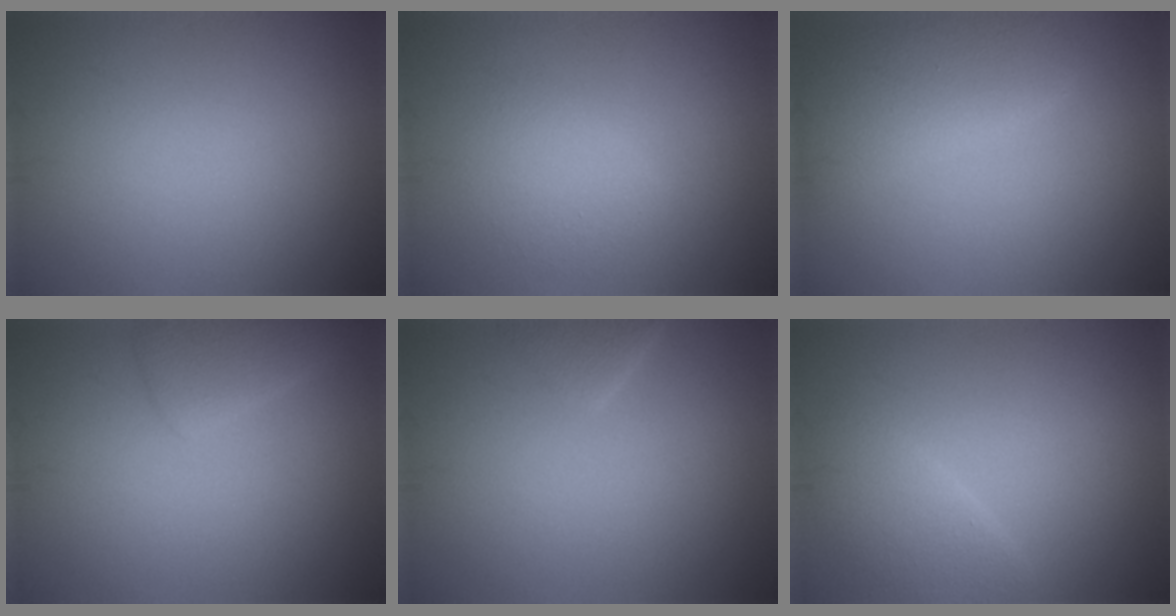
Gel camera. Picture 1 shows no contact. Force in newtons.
{"total": 2.4, "press": 2.4, "slide": 0.1}
{"total": 4.8, "press": 4.8, "slide": 0.2}
{"total": 2.5, "press": 2.5, "slide": 0.0}
{"total": 1.7, "press": 1.7, "slide": 0.2}
{"total": 2.9, "press": 2.9, "slide": 0.1}